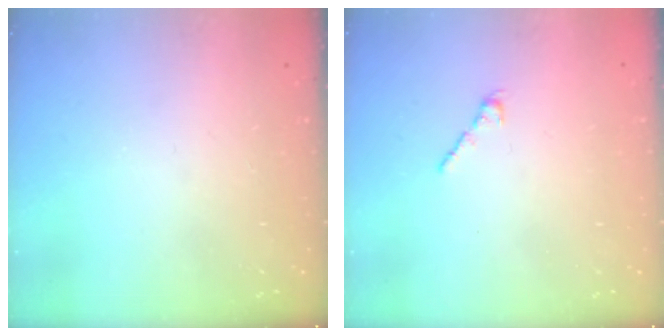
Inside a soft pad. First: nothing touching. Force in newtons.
{"total": 2.5, "press": 2.4, "slide": 0.7}